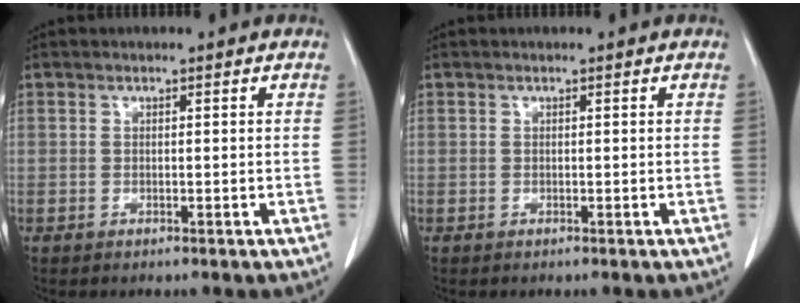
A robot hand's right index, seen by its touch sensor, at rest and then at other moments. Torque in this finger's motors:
{"motor_torque": [0.00, 0.00, 0.00, 0.00]}